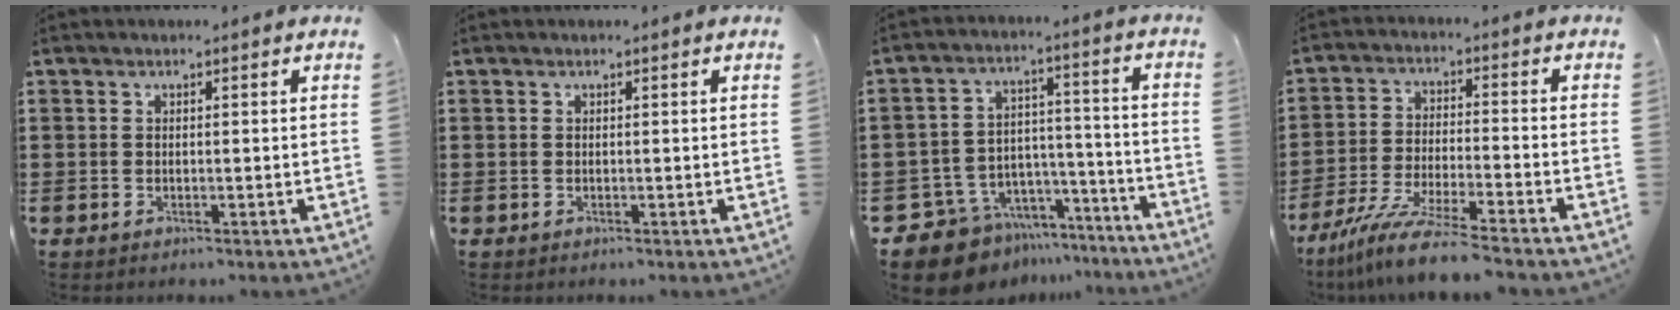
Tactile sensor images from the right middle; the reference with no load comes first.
{"total": 0.0}
{"total": 10.6, "force": [-9.5, 4.4, 1.8], "torque": [-0.050, 0.031, -0.182]}
{"total": 9.0, "force": [-7.9, -0.4, 4.5], "torque": [-0.086, -0.007, -0.151]}